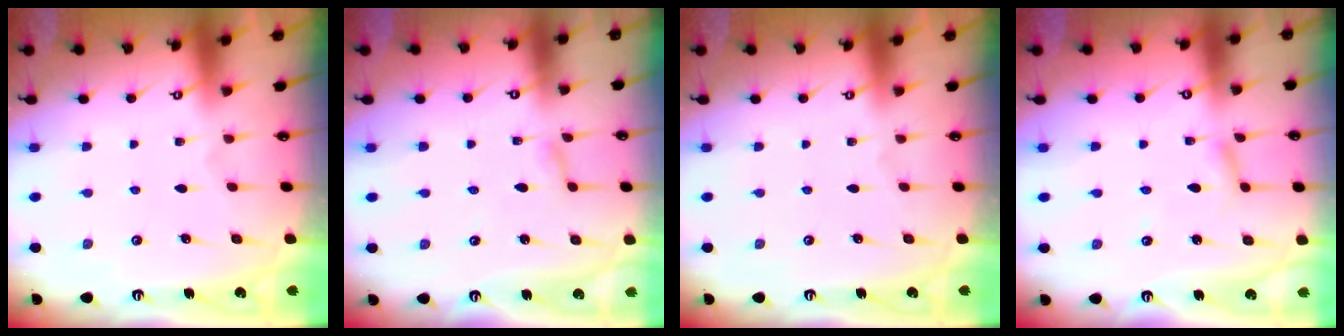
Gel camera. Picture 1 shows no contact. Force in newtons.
{"total": 2.1, "press": 2.1, "slide": 0.3}
{"total": 0.0}
{"total": 2.2, "press": 2.2, "slide": 0.2}